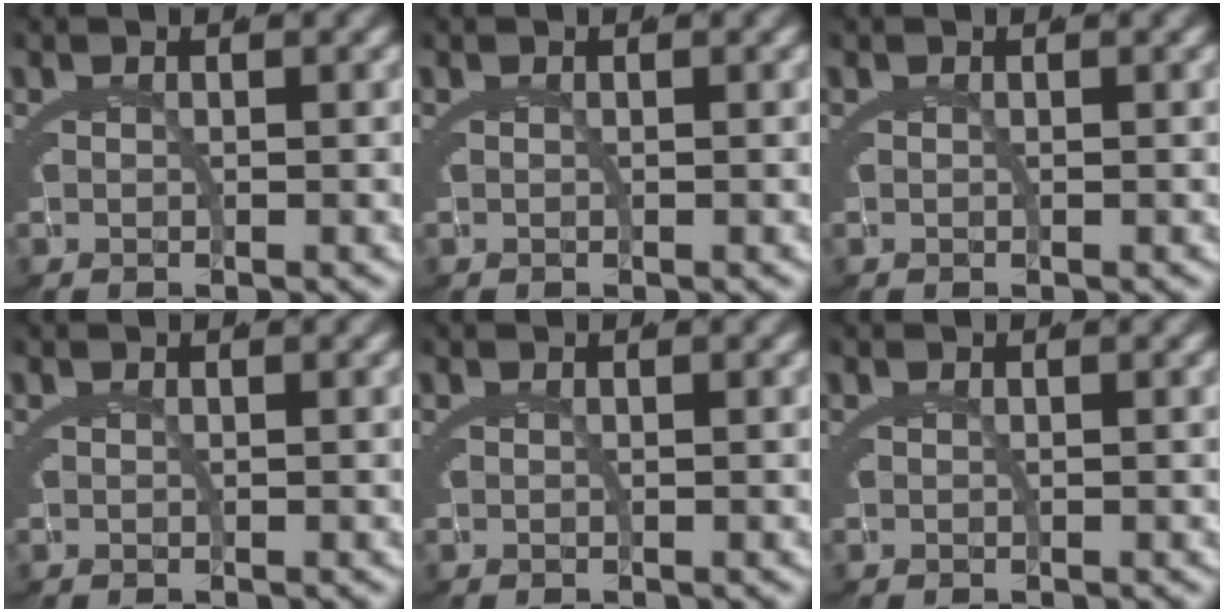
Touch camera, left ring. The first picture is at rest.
{"total": 0.0}
{"total": 0.0}
{"total": 0.0}
{"total": 0.0}
{"total": 0.0}